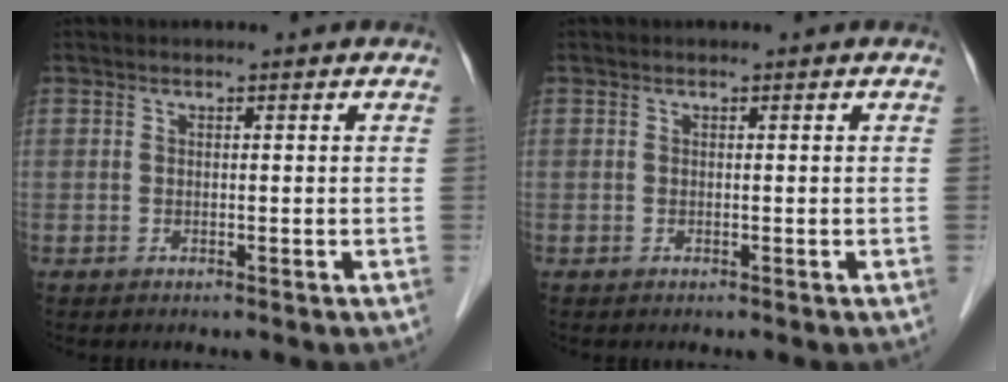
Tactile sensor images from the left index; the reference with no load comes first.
{"total": 0.0}